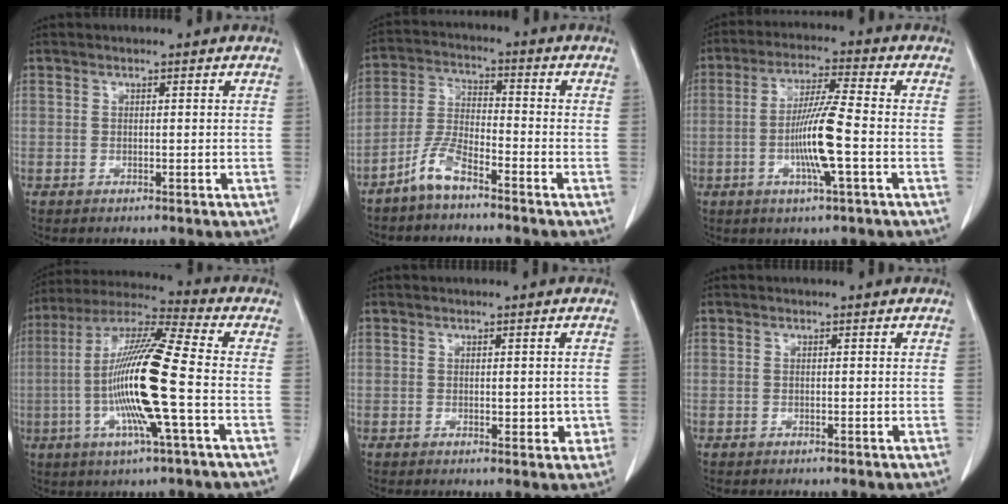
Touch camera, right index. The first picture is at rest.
{"total": 6.0, "force": [-4.5, 1.2, 3.7], "torque": [-0.090, -0.004, -0.095]}
{"total": 9.4, "force": [-2.1, -0.3, 9.2], "torque": [-0.178, -0.007, -0.043]}
{"total": 16.5, "force": [-2.9, 0.0, 16.3], "torque": [-0.323, -0.004, -0.065]}
{"total": 2.5, "force": [-0.1, 1.3, 2.1], "torque": [-0.020, -0.002, 0.004]}
{"total": 0.0}